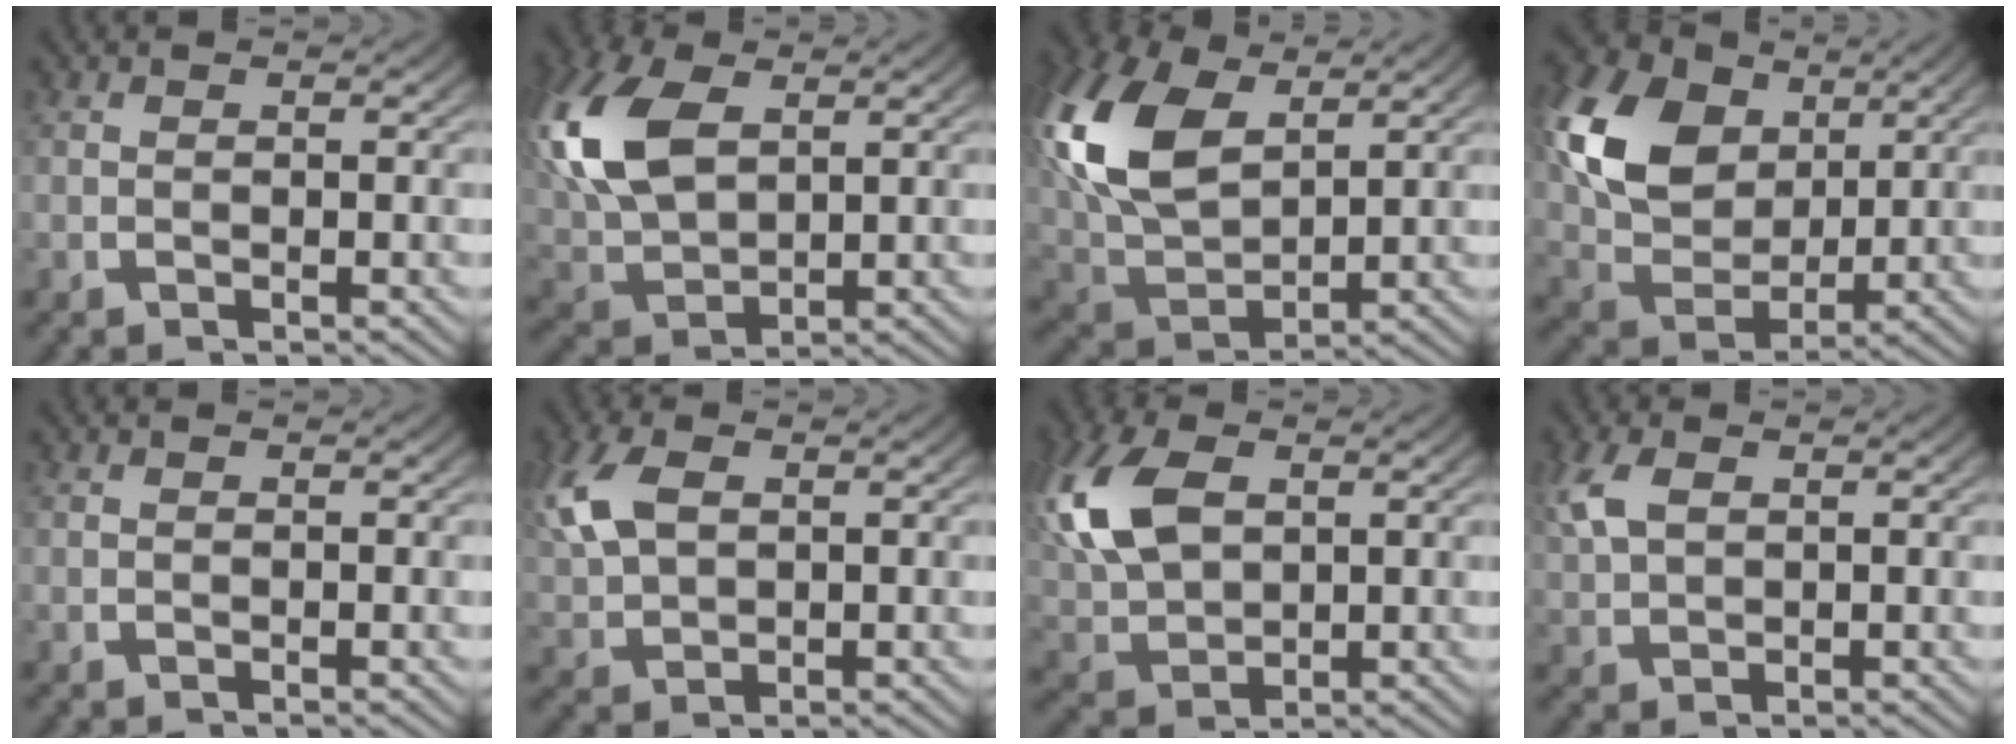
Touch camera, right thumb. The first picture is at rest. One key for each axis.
{"total": 8.9, "fx": 1.9, "fy": 6.0, "fz": 6.3, "tx": -0.165, "ty": -0.026, "tz": 0.057}
{"total": 11.6, "fx": 2.5, "fy": 7.7, "fz": 8.2, "tx": -0.208, "ty": -0.031, "tz": 0.064}
{"total": 12.2, "fx": 2.3, "fy": 8.9, "fz": 8.0, "tx": -0.195, "ty": -0.034, "tz": 0.049}
{"total": 0.0}
{"total": 4.5, "fx": 1.7, "fy": 3.0, "fz": 3.0, "tx": -0.084, "ty": -0.005, "tz": 0.043}
{"total": 7.8, "fx": 1.8, "fy": 5.4, "fz": 5.4, "tx": -0.146, "ty": -0.022, "tz": 0.053}
{"total": 3.0, "fx": 1.5, "fy": 1.9, "fz": 1.9, "tx": -0.053, "ty": 0.001, "tz": 0.036}